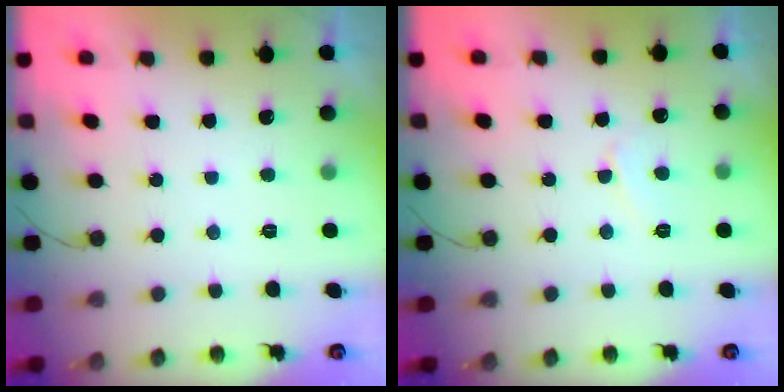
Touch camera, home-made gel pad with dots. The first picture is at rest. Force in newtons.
{"total": 3.9, "press": 3.8, "slide": 0.5}